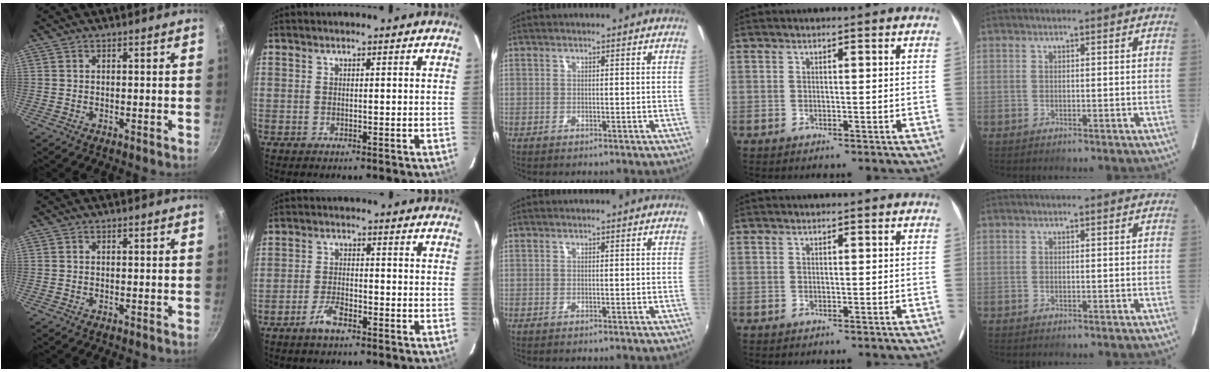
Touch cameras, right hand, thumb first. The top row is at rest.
{"index": {"total": 4.2, "force": [-2.9, 1.4, 2.6], "torque": [-0.062, 0.000, -0.055]}}